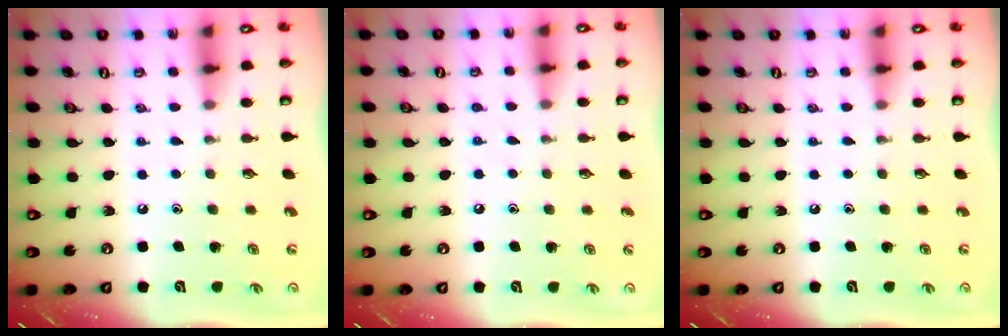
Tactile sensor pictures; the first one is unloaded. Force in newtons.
{"total": 2.3, "press": 2.3, "slide": 0.3}
{"total": 0.0}